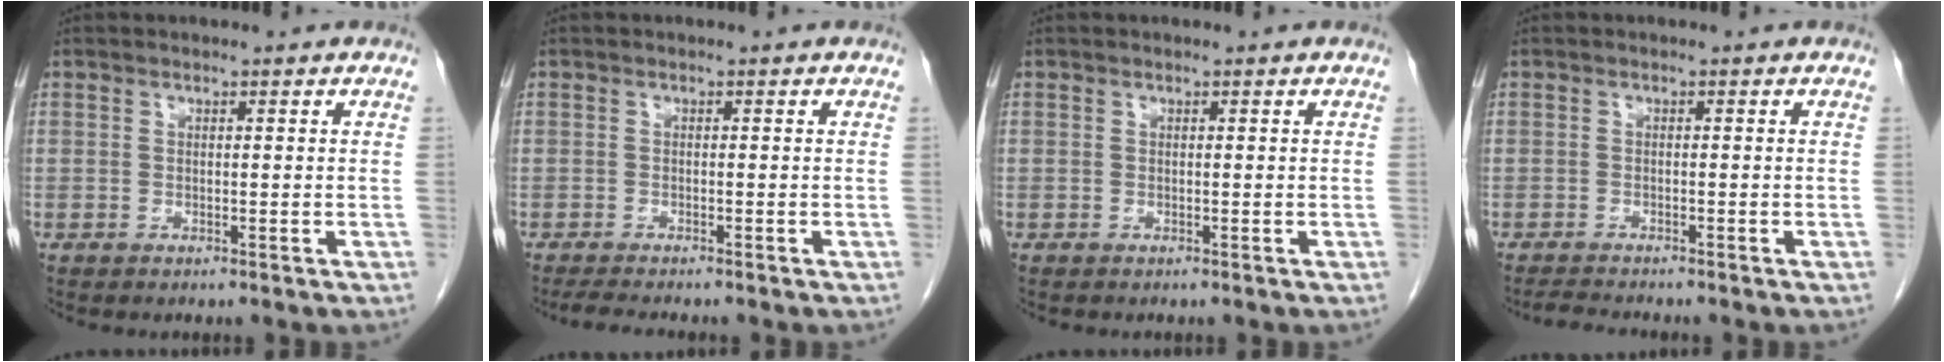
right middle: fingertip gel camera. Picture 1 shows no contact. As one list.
[{"total": 3.3, "force": [-3.0, 0.1, 1.5], "torque": [-0.029, -0.012, -0.047]}, {"total": 0.0}, {"total": 2.5, "force": [-2.4, -0.2, 0.7], "torque": [-0.020, -0.014, -0.040]}]